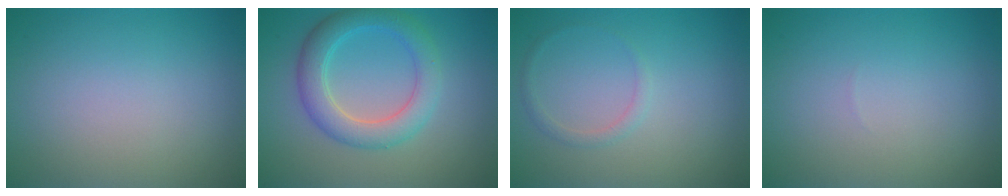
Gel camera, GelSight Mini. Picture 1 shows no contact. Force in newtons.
{"total": 4.6, "press": 4.6, "slide": 0.2}
{"total": 0.9, "press": 0.9, "slide": 0.1}
{"total": 0.0}